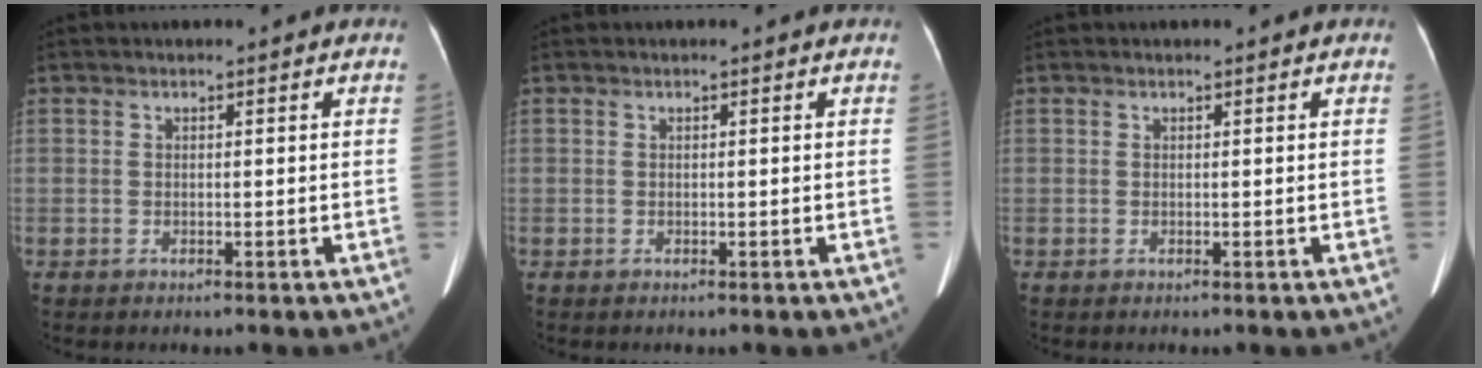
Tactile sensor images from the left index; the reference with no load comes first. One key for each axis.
{"total": 0.0}
{"total": 0.0}